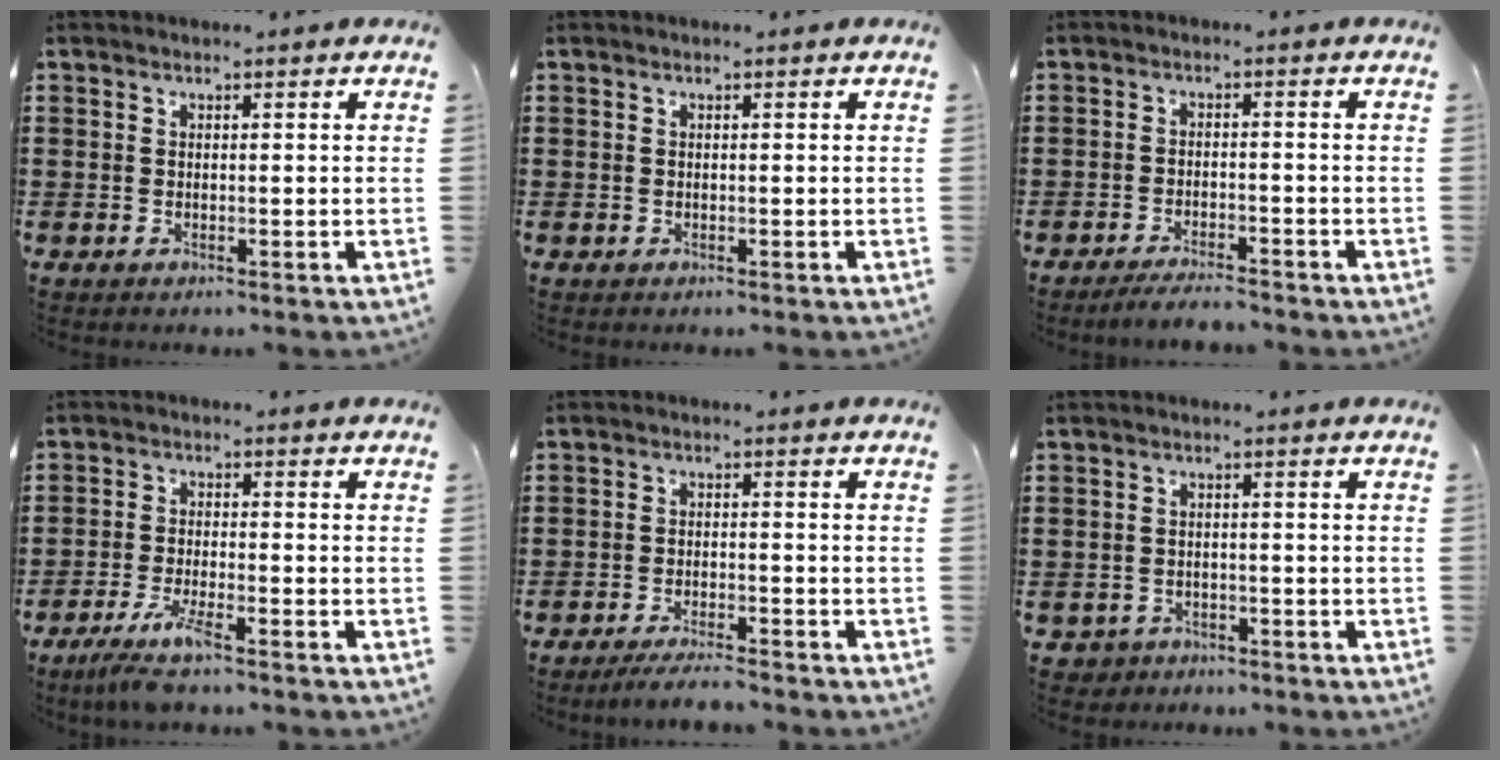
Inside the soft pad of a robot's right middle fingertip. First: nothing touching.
{"total": 0.0}
{"total": 3.1, "force": [-3.0, 0.0, 0.9], "torque": [-0.016, 0.001, -0.059]}
{"total": 5.0, "force": [-3.7, 0.2, 3.4], "torque": [-0.075, -0.015, -0.069]}
{"total": 3.3, "force": [-3.1, -0.1, 1.2], "torque": [-0.018, -0.002, -0.059]}
{"total": 1.6, "force": [-1.4, 0.6, -0.2], "torque": [-0.005, -0.001, -0.034]}